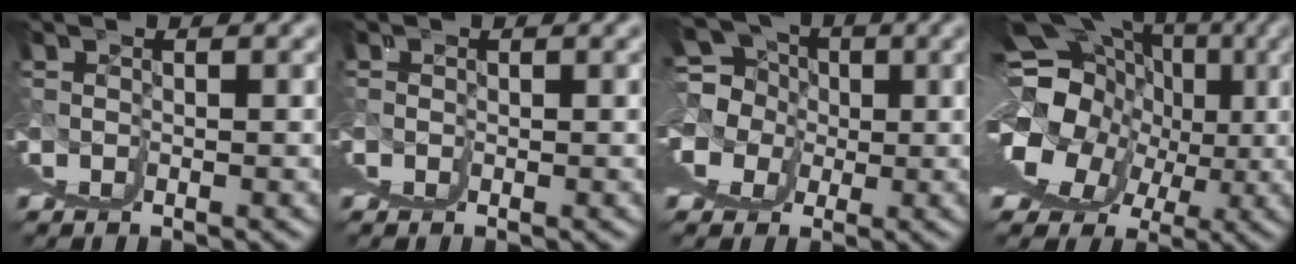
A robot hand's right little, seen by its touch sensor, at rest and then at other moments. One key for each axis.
{"total": 0.0}
{"total": 9.3, "fx": 3.2, "fy": 6.4, "fz": 5.9, "tx": -0.080, "ty": 0.006, "tz": 0.043}
{"total": 17.0, "fx": 4.4, "fy": 11.5, "fz": 11.6, "tx": -0.138, "ty": -0.014, "tz": 0.075}